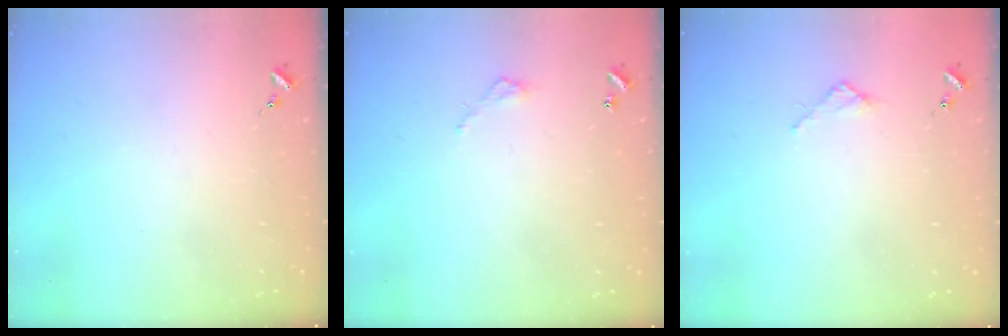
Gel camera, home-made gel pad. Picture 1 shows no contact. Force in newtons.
{"total": 3.2, "press": 3.1, "slide": 0.2}
{"total": 2.4, "press": 2.3, "slide": 0.3}